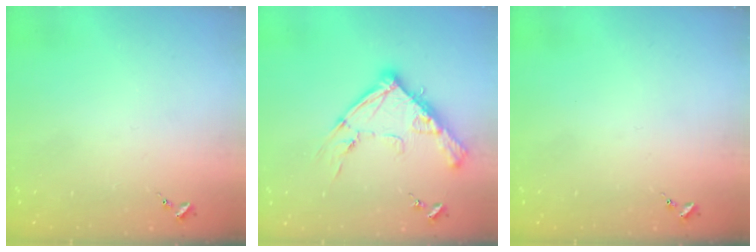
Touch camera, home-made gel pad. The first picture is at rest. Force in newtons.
{"total": 16.4, "press": 16.3, "slide": 1.4}
{"total": 0.0}